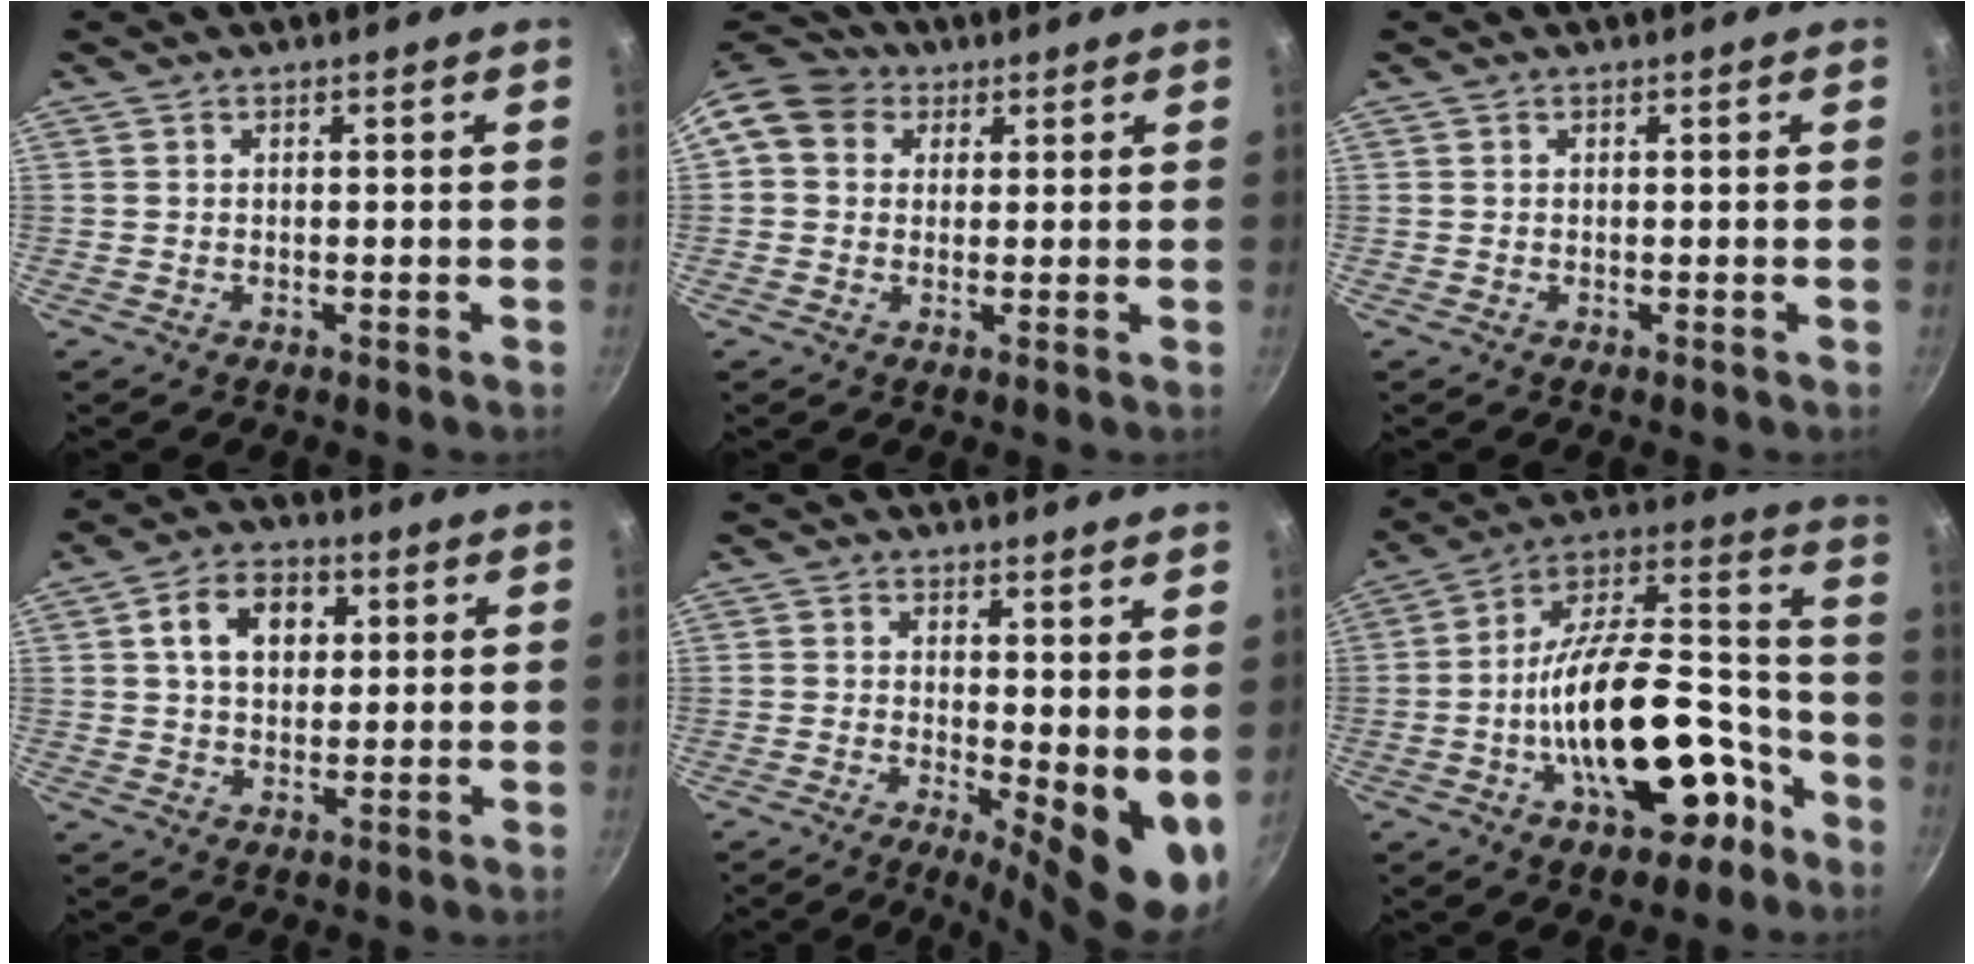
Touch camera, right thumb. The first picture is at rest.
{"total": 9.6, "force": [2.8, 8.0, 4.3], "torque": [-0.064, 0.017, 0.033]}
{"total": 0.0}
{"total": 9.0, "force": [2.5, 6.5, 5.8], "torque": [-0.072, 0.007, 0.033]}
{"total": 10.4, "force": [0.5, 4.0, 9.6], "torque": [-0.107, -0.020, 0.013]}
{"total": 25.4, "force": [-9.8, 12.8, 19.7], "torque": [-0.270, 0.090, -0.146]}